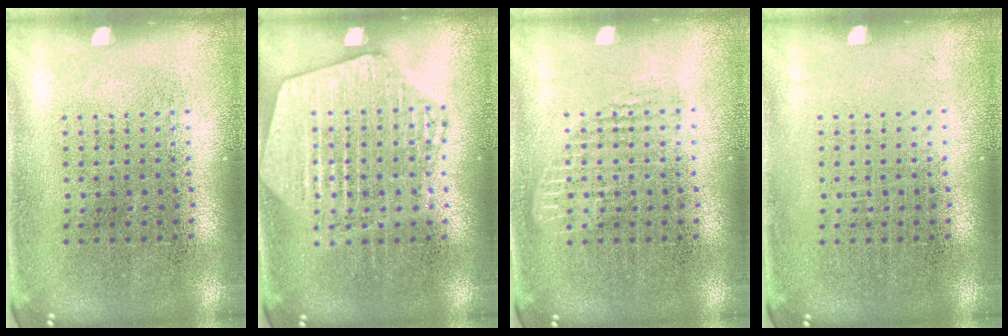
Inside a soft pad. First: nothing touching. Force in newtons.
{"total": 1.6, "press": 1.6, "slide": 0.2}
{"total": 1.3, "press": 1.2, "slide": 0.4}
{"total": 0.0}